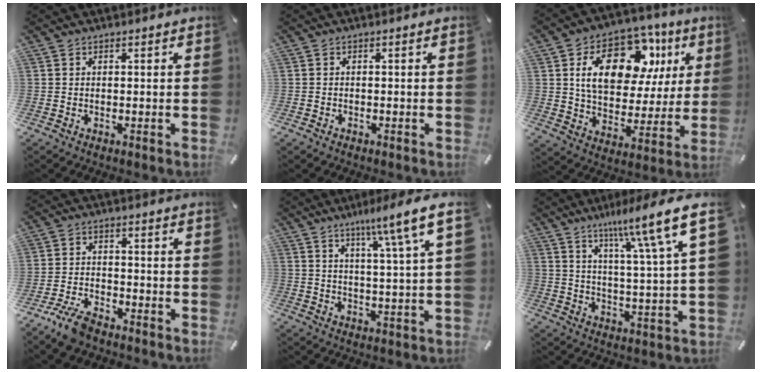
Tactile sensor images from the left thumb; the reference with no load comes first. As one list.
[{"total": 0.5, "force": [-0.4, 0.3, 0.1], "torque": [-0.001, 0.002, -0.010]}, {"total": 20.0, "force": [7.9, 12.4, 13.6], "torque": [-0.214, -0.017, 0.138]}, {"total": 6.3, "force": [-5.2, 2.1, 3.0], "torque": [-0.075, 0.018, -0.102]}, {"total": 10.6, "force": [6.4, 0.1, 8.4], "torque": [-0.135, -0.039, 0.096]}, {"total": 15.8, "force": [9.7, 1.8, 12.4], "torque": [-0.199, -0.051, 0.147]}]